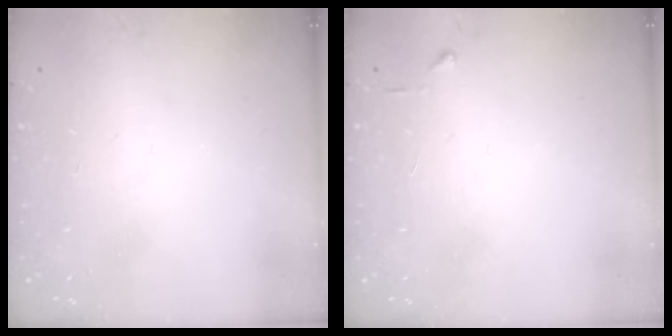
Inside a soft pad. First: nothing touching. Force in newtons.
{"total": 3.2, "press": 3.2, "slide": 0.4}